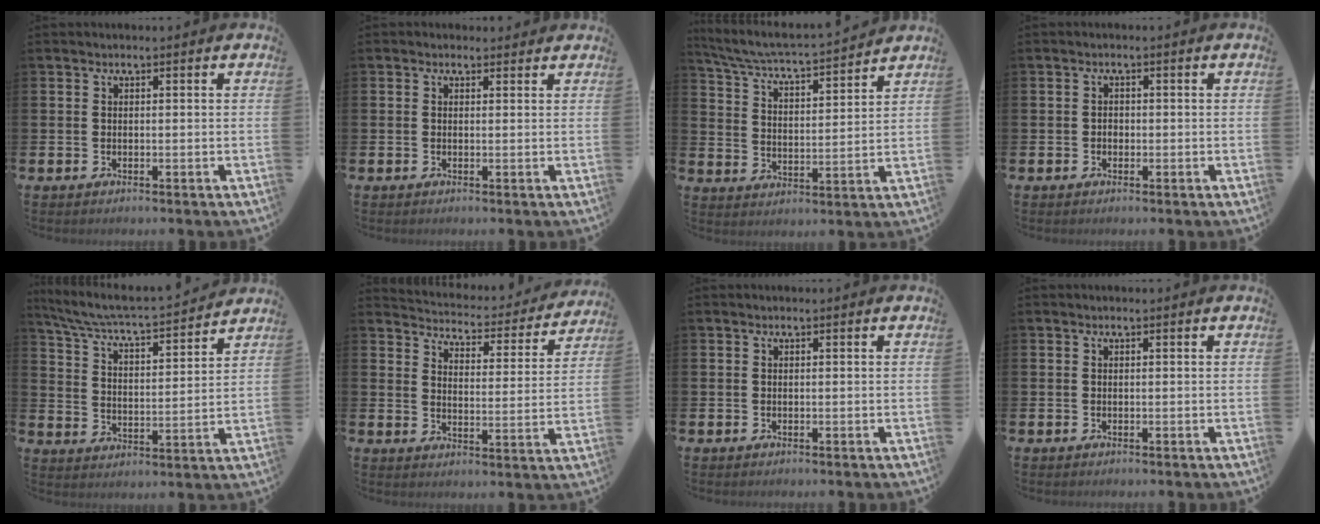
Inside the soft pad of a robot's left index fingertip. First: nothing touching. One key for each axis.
{"total": 1.3, "fx": 1.2, "fy": 0.6, "fz": 0.0, "tx": 0.004, "ty": 0.001, "tz": 0.021}
{"total": 5.3, "fx": 5.1, "fy": 0.2, "fz": 1.3, "tx": -0.058, "ty": -0.046, "tz": 0.083}
{"total": 0.9, "fx": -0.3, "fy": 0.8, "fz": 0.4, "tx": 0.000, "ty": 0.002, "tz": -0.009}
{"total": 6.3, "fx": 6.0, "fy": 0.4, "fz": 1.8, "tx": -0.069, "ty": -0.050, "tz": 0.100}
{"total": 4.6, "fx": 4.5, "fy": 0.9, "fz": 0.6, "tx": -0.036, "ty": -0.041, "tz": 0.072}
{"total": 0.0}
{"total": 0.0}